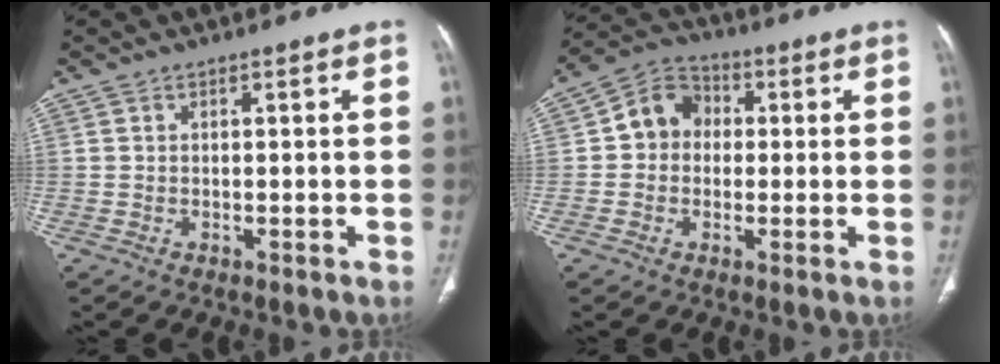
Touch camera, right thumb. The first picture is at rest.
{"total": 8.1, "force": [0.5, 7.0, 4.1], "torque": [-0.045, 0.023, -0.006]}